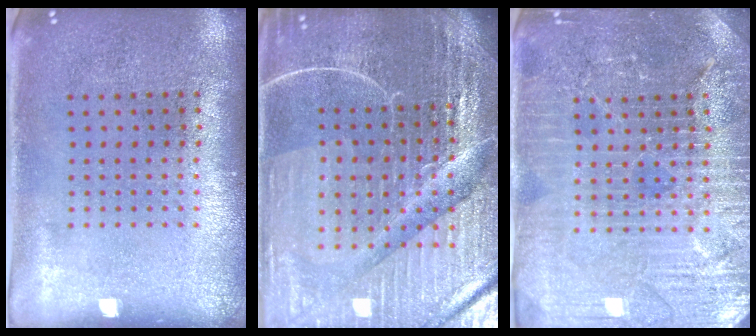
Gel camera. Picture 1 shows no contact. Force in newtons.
{"total": 6.3, "press": 5.7, "slide": 2.8}
{"total": 4.4, "press": 4.2, "slide": 1.5}